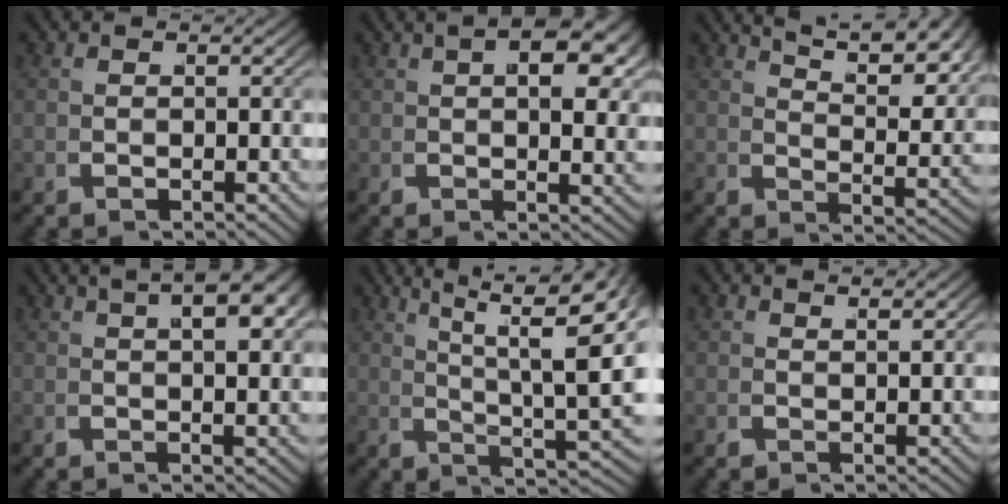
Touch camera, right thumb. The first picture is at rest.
{"total": 6.3, "force": [2.2, 2.7, 5.3], "torque": [-0.056, 0.015, 0.028]}
{"total": 8.0, "force": [6.3, 2.1, 4.4], "torque": [-0.049, 0.016, 0.100]}
{"total": 7.0, "force": [3.3, 2.7, 5.6], "torque": [-0.059, 0.025, 0.045]}
{"total": 9.7, "force": [2.3, 4.2, 8.4], "torque": [-0.098, -0.013, 0.037]}
{"total": 1.5, "force": [1.4, 0.0, 0.5], "torque": [-0.002, 0.005, 0.027]}